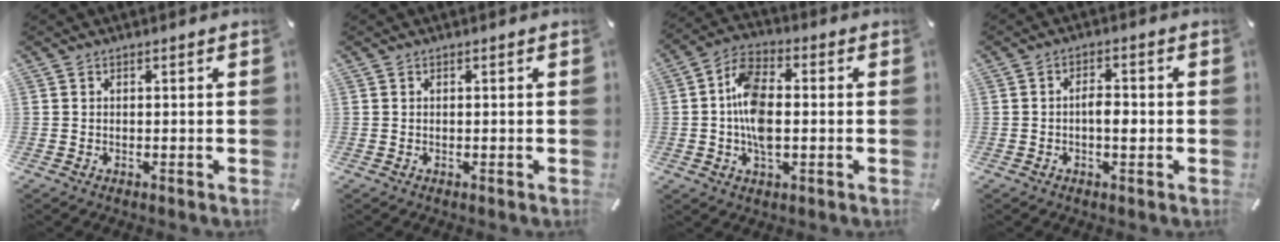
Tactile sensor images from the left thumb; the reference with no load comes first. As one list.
[{"total": 0.0}, {"total": 10.5, "force": [-0.9, 6.1, 8.6], "torque": [-0.179, 0.002, -0.018]}, {"total": 3.9, "force": [-0.7, 1.9, 3.4], "torque": [-0.052, 0.006, -0.014]}]